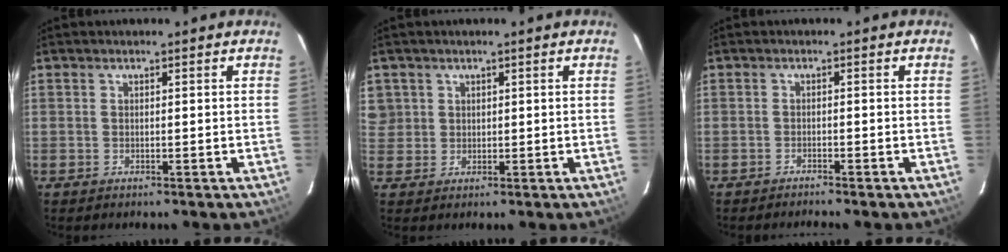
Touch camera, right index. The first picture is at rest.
{"total": 4.3, "force": [1.4, 4.1, 0.5], "torque": [0.005, 0.019, 0.031]}
{"total": 2.1, "force": [-2.0, -0.1, 0.4], "torque": [-0.019, -0.007, -0.033]}